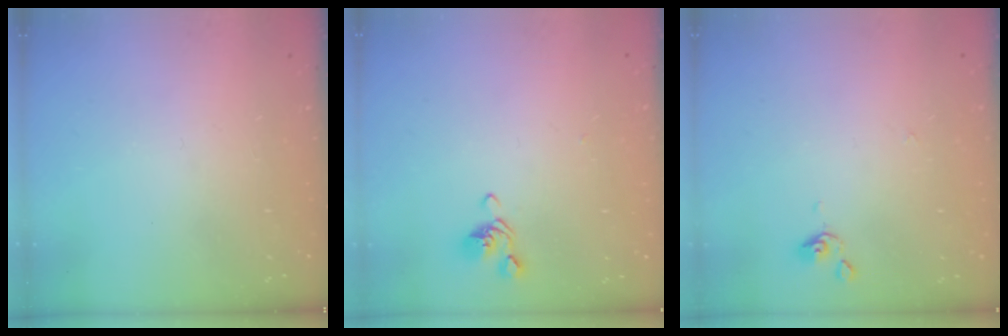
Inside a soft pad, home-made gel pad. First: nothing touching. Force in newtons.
{"total": 0.0}
{"total": 0.0}